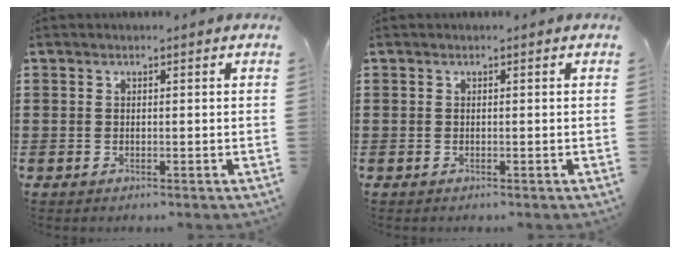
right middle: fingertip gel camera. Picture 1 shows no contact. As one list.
[{"total": 0.0}]